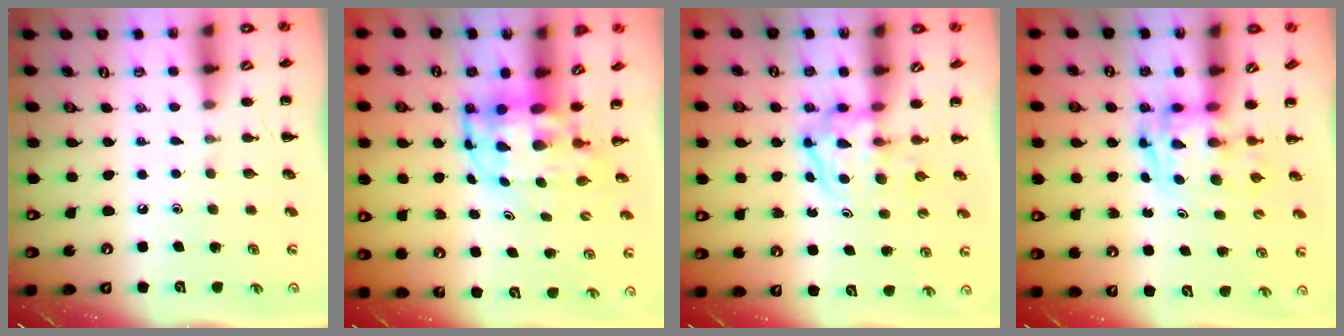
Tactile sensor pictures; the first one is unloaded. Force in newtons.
{"total": 6.5, "press": 6.2, "slide": 2.0}
{"total": 3.9, "press": 3.9, "slide": 0.4}
{"total": 2.7, "press": 2.6, "slide": 0.5}